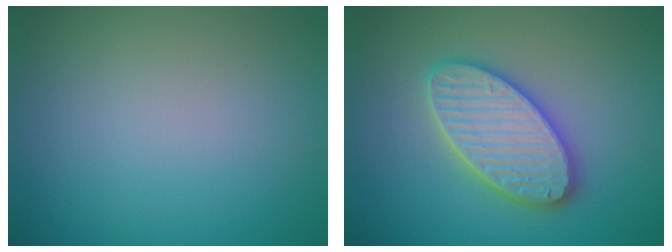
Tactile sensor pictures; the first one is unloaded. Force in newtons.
{"total": 5.8, "press": 5.8, "slide": 0.6}